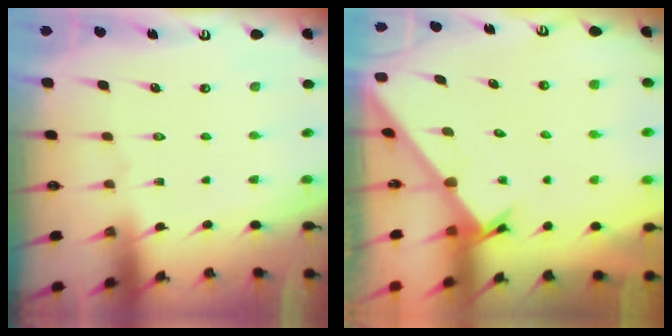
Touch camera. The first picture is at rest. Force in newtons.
{"total": 1.7, "press": 1.7, "slide": 0.1}